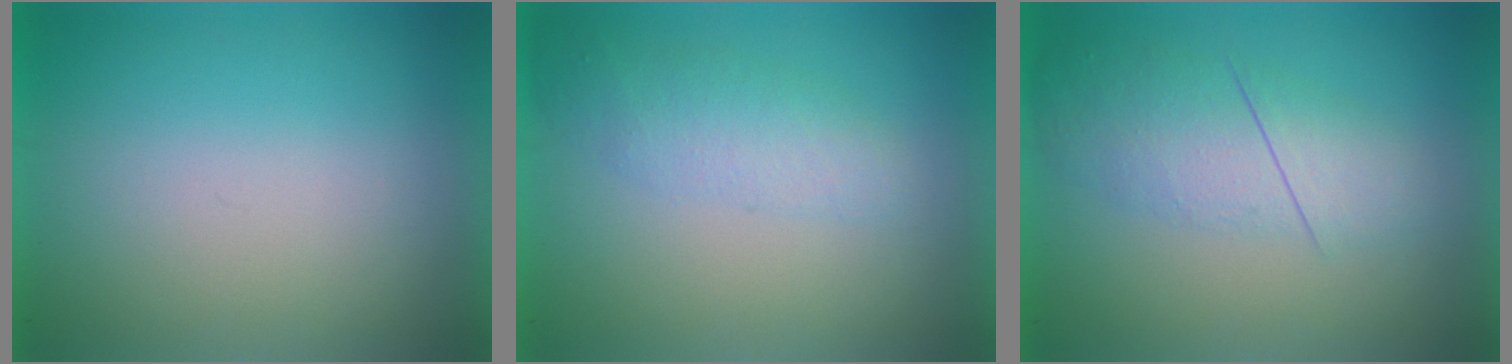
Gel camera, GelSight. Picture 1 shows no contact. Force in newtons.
{"total": 2.1}
{"total": 2.8}